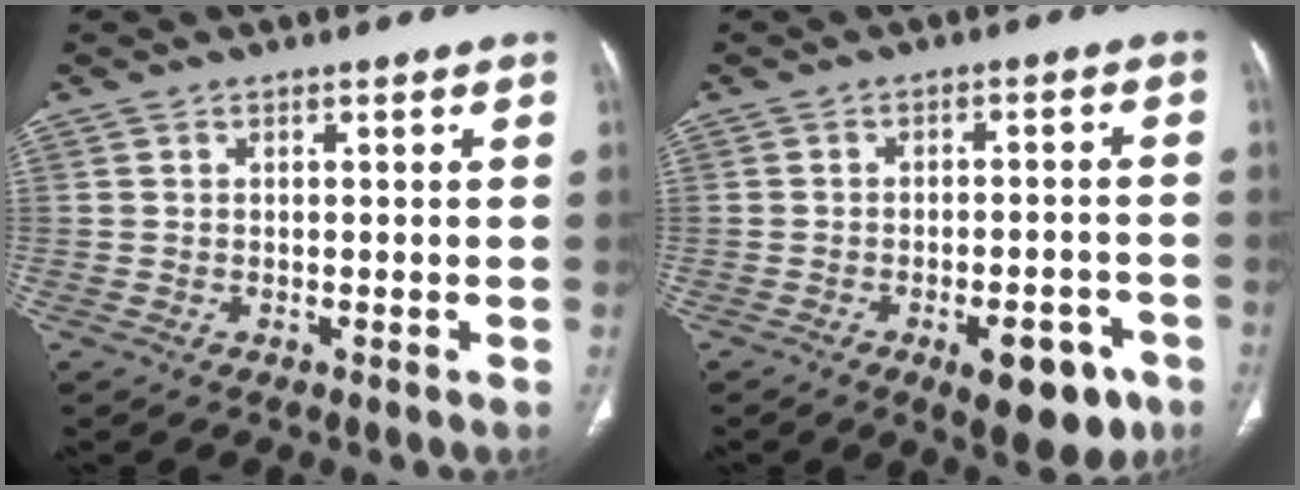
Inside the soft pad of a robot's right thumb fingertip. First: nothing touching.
{"total": 10.1, "force": [-5.1, 4.2, 7.6], "torque": [-0.082, 0.021, -0.060]}